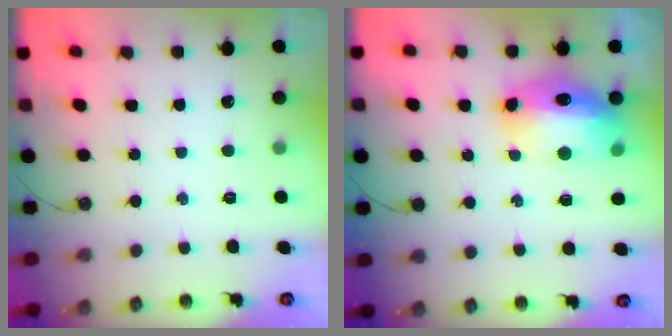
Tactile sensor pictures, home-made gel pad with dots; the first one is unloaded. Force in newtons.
{"total": 15.6, "press": 15.1, "slide": 4.2}